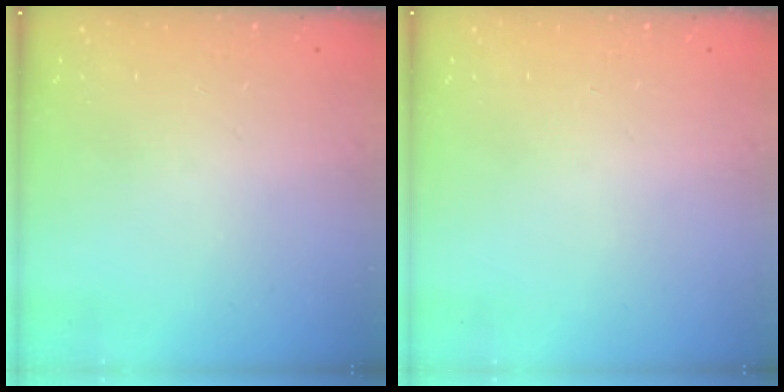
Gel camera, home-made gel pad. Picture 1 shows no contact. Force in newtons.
{"total": 0.0}